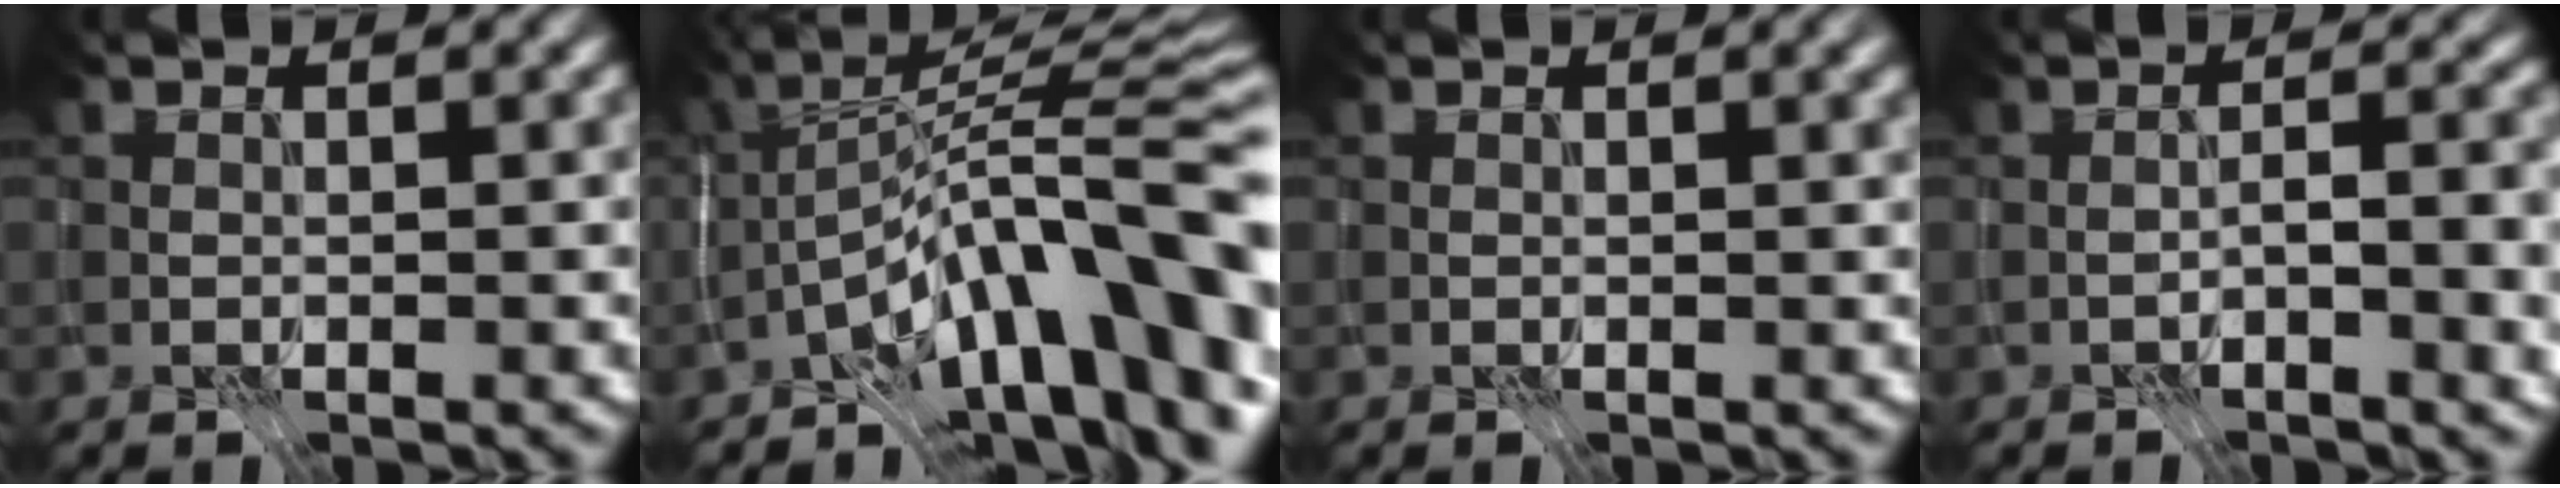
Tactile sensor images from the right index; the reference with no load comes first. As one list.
[{"total": 13.8, "force": [-6.8, 3.4, 11.5], "torque": [-0.162, 0.030, -0.115]}, {"total": 1.0, "force": [0.6, 0.1, 0.8], "torque": [-0.012, 0.003, 0.007]}, {"total": 4.0, "force": [-1.4, 1.0, 3.6], "torque": [-0.059, 0.004, -0.025]}]